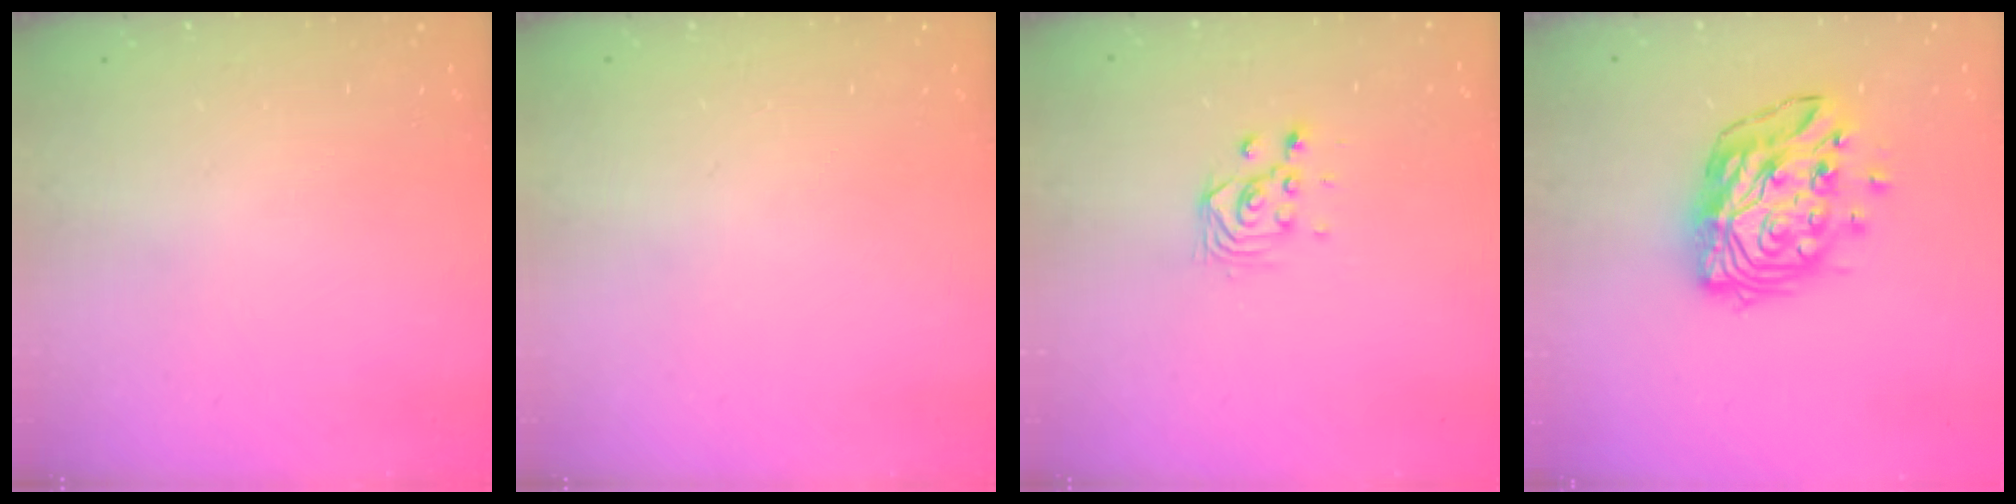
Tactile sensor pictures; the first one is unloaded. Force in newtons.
{"total": 0.0}
{"total": 2.8, "press": 2.8, "slide": 0.2}
{"total": 14.9, "press": 14.8, "slide": 1.4}